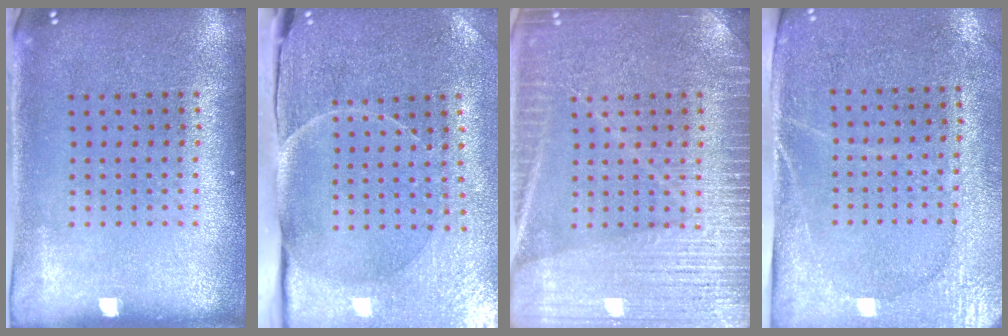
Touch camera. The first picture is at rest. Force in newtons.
{"total": 3.8, "press": 3.6, "slide": 1.3}
{"total": 5.4, "press": 5.3, "slide": 0.9}
{"total": 2.9, "press": 2.5, "slide": 1.4}